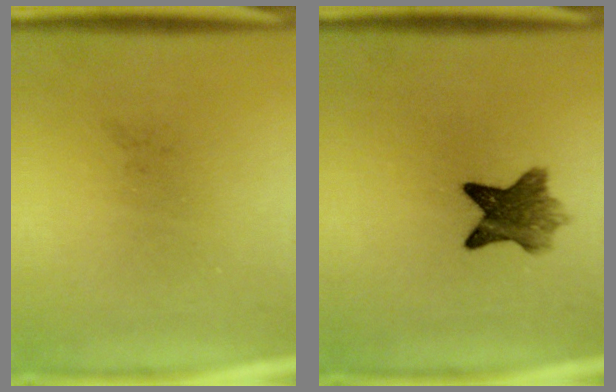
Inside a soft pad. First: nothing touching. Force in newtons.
{"total": 6.8}